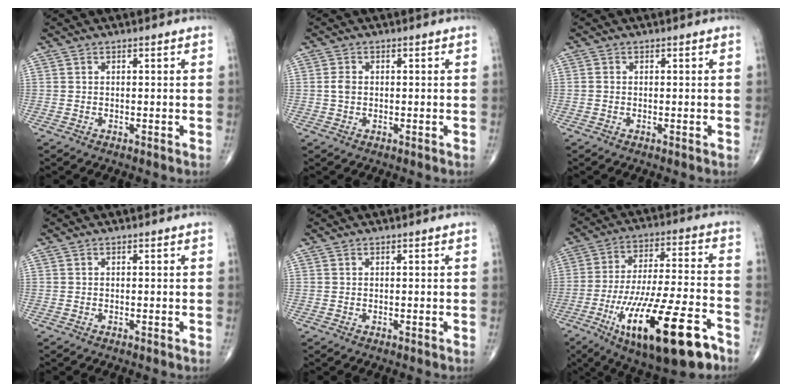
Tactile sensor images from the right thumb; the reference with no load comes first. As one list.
[{"total": 1.9, "force": [0.0, 1.3, 1.3], "torque": [-0.026, 0.002, -0.002]}, {"total": 0.6, "force": [-0.1, 0.5, 0.3], "torque": [-0.004, 0.001, -0.002]}, {"total": 0.0}, {"total": 0.0}, {"total": 24.4, "force": [-11.8, 7.4, 20.1], "torque": [-0.346, 0.039, -0.182]}]